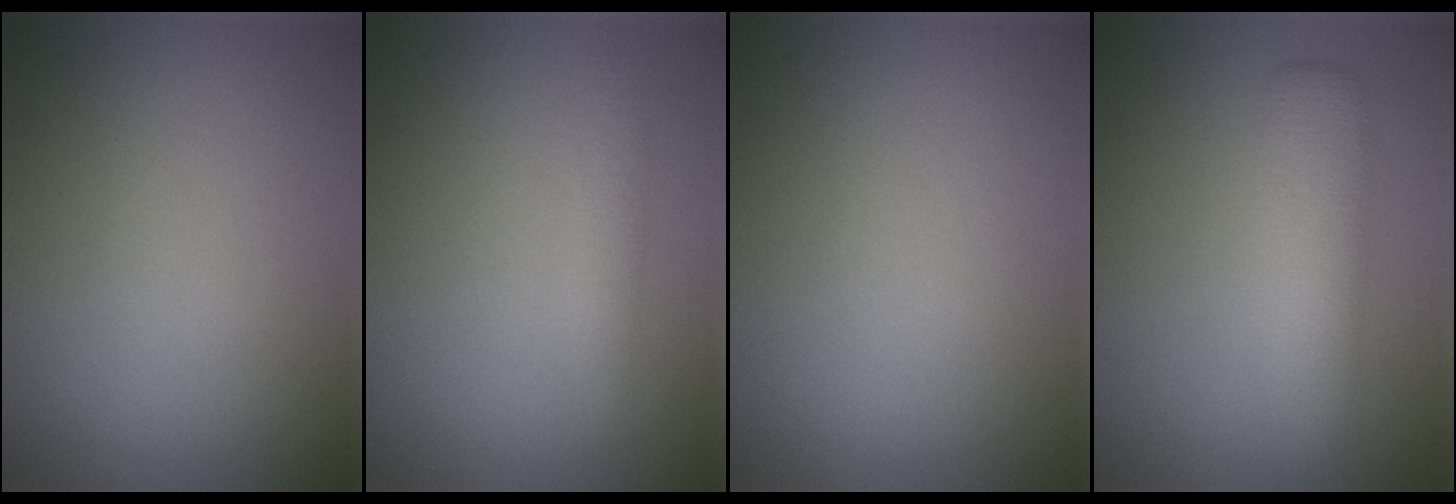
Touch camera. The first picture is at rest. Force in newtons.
{"total": 1.4, "press": 1.4, "slide": 0.1}
{"total": 0.0}
{"total": 4.2, "press": 4.2, "slide": 0.1}